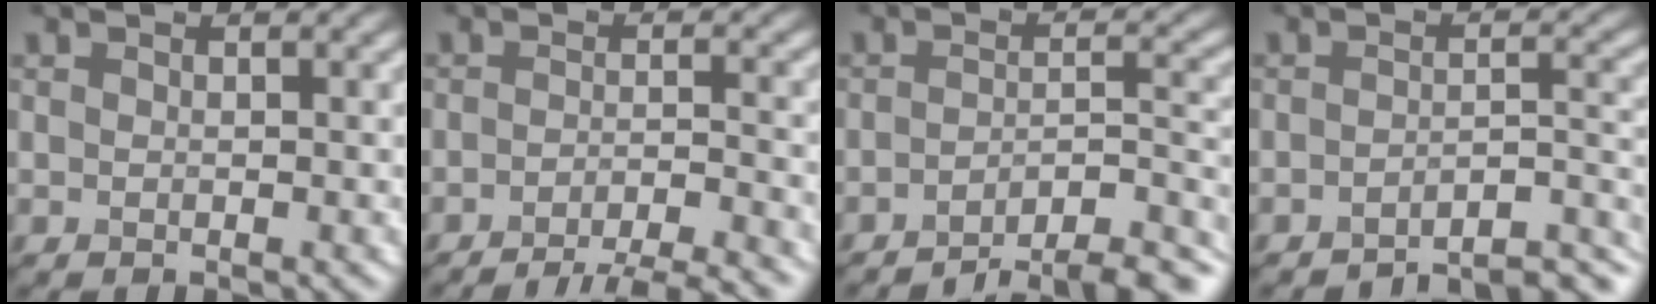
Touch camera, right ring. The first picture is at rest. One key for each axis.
{"total": 5.4, "fx": -4.2, "fy": 1.0, "fz": 3.2, "tx": -0.043, "ty": -0.004, "tz": -0.060}
{"total": 7.2, "fx": -5.9, "fy": 1.5, "fz": 3.8, "tx": -0.042, "ty": 0.009, "tz": -0.086}
{"total": 6.7, "fx": -6.0, "fy": 1.2, "fz": 2.7, "tx": -0.021, "ty": 0.007, "tz": -0.082}